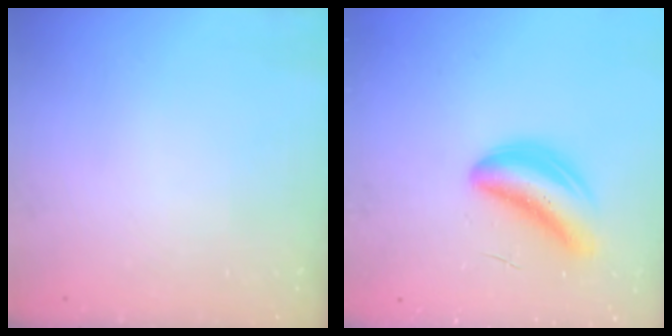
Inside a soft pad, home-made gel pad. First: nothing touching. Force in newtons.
{"total": 6.2, "press": 5.8, "slide": 2.0}